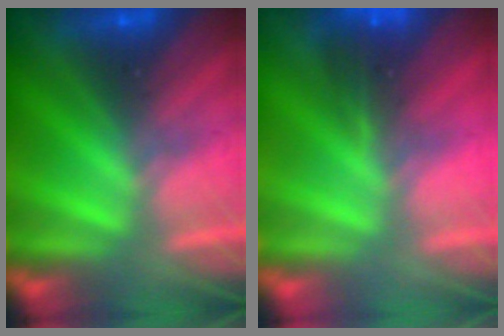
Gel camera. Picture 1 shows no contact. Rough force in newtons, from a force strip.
{"total": 4.4}